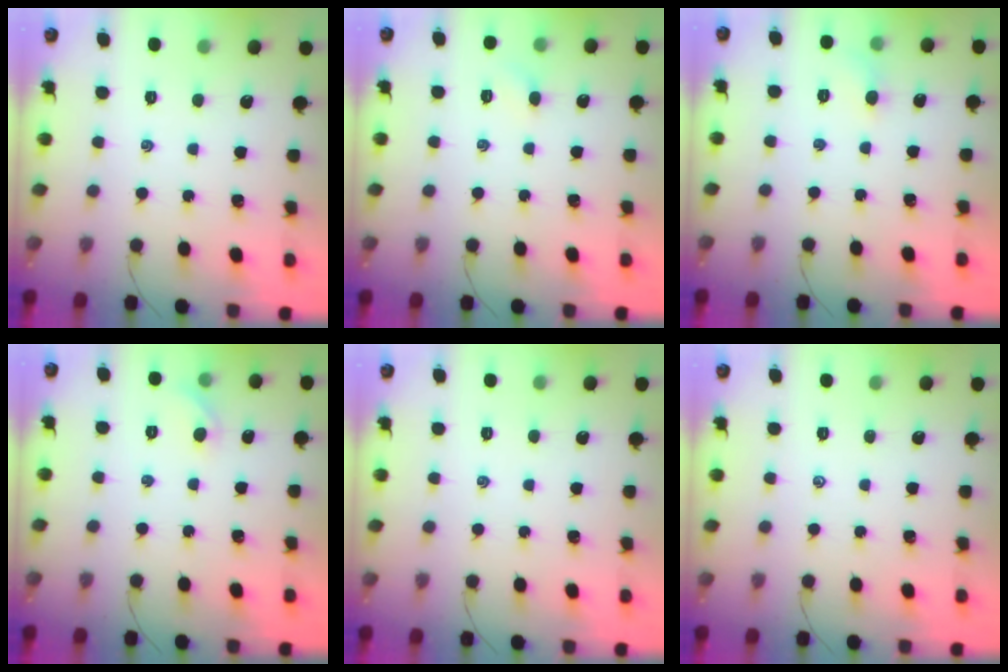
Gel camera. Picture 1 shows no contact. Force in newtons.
{"total": 2.4, "press": 2.3, "slide": 0.7}
{"total": 4.6, "press": 4.4, "slide": 1.6}
{"total": 5.2, "press": 4.8, "slide": 2.0}
{"total": 0.0}
{"total": 0.0}